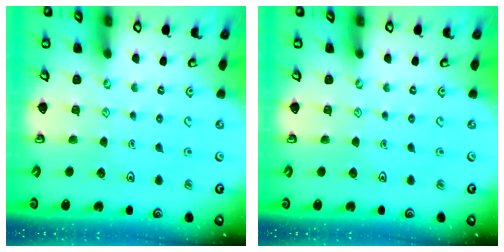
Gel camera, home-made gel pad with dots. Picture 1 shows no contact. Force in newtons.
{"total": 0.0}